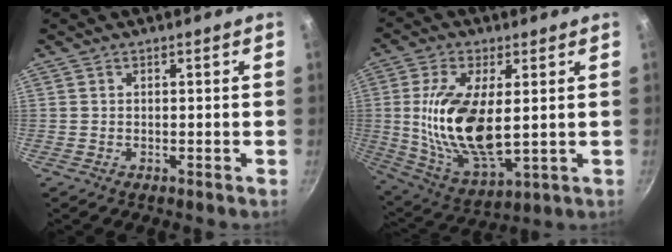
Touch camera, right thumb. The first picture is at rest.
{"total": 17.4, "force": [1.5, 7.9, 15.4], "torque": [-0.290, -0.013, 0.038]}